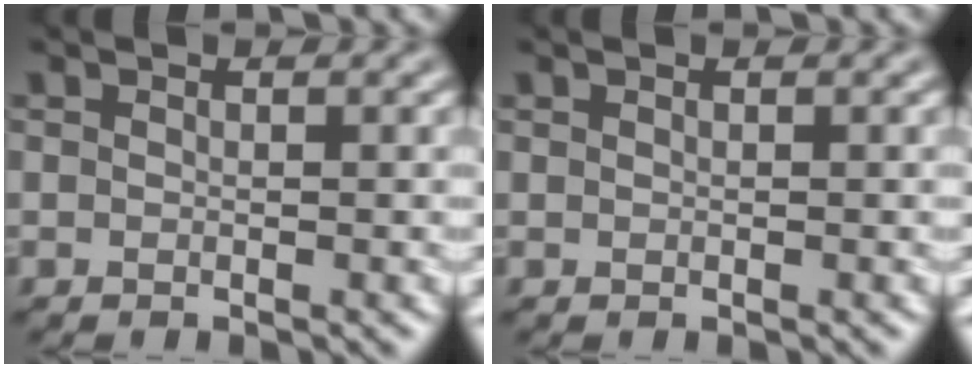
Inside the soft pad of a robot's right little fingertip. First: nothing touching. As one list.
[{"total": 0.0}]